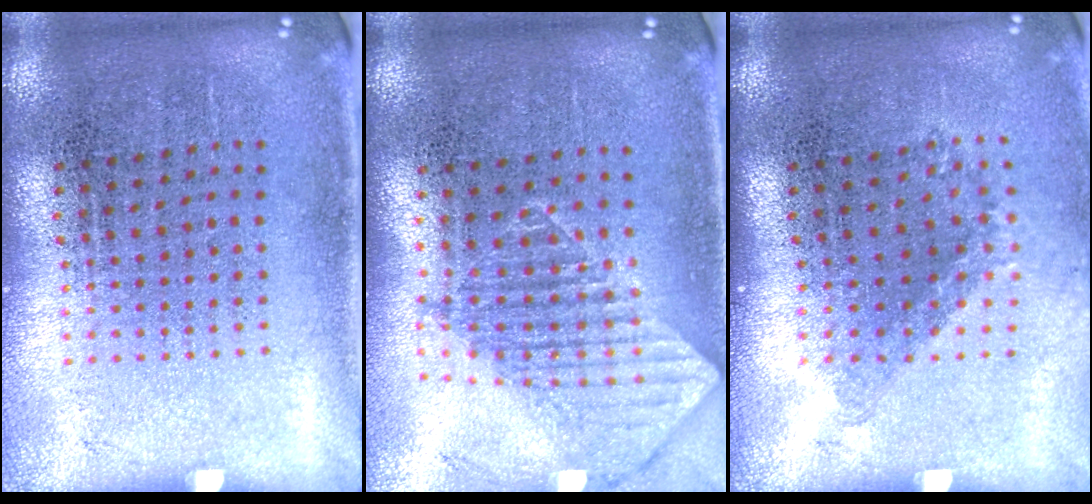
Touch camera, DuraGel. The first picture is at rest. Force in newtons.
{"total": 1.2, "press": 1.1, "slide": 0.6}
{"total": 1.3, "press": 0.8, "slide": 0.9}